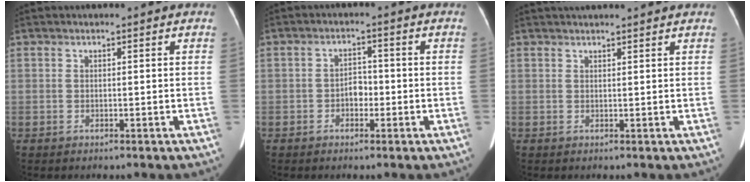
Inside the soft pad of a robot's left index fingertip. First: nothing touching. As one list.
[{"total": 2.6, "force": [-1.0, 1.7, 1.7], "torque": [-0.024, 0.012, -0.020]}, {"total": 6.1, "force": [5.6, 0.2, 2.4], "torque": [-0.027, 0.034, 0.068]}]